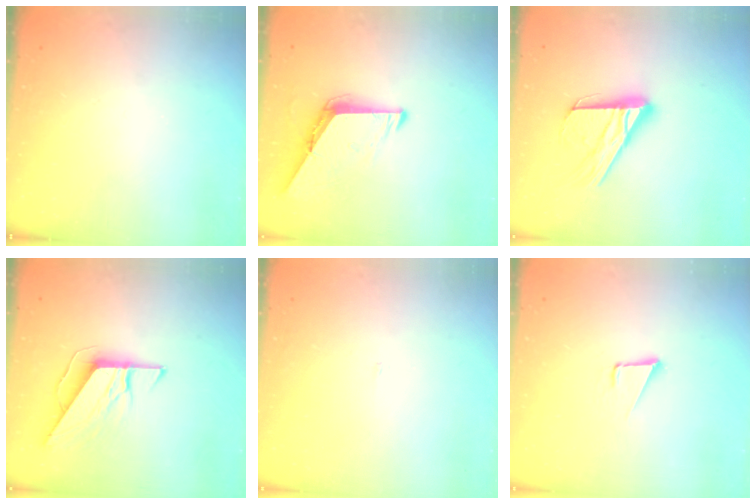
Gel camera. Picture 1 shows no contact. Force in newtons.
{"total": 8.6, "press": 8.5, "slide": 0.8}
{"total": 17.6, "press": 17.5, "slide": 1.7}
{"total": 8.8, "press": 8.8, "slide": 0.4}
{"total": 2.2, "press": 2.2, "slide": 0.2}
{"total": 3.4, "press": 2.4, "slide": 2.4}